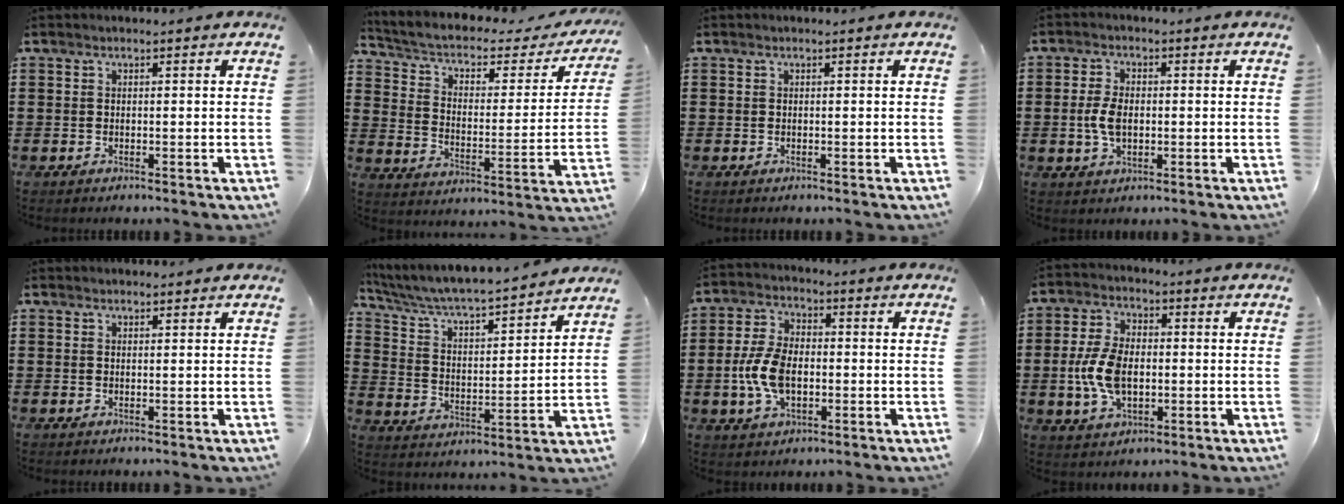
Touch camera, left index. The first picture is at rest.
{"total": 3.7, "force": [1.8, 1.8, 2.6], "torque": [-0.065, -0.019, 0.021]}
{"total": 0.0}
{"total": 4.7, "force": [-0.2, 2.6, 4.0], "torque": [-0.098, -0.002, -0.009]}
{"total": 0.9, "force": [0.9, 0.1, 0.2], "torque": [-0.005, -0.002, 0.018]}
{"total": 5.0, "force": [4.7, 0.2, 1.9], "torque": [-0.061, -0.043, 0.070]}
{"total": 8.3, "force": [-1.2, 4.8, 6.6], "torque": [-0.157, 0.000, -0.029]}
{"total": 8.6, "force": [-0.8, 5.1, 6.9], "torque": [-0.166, 0.002, -0.021]}